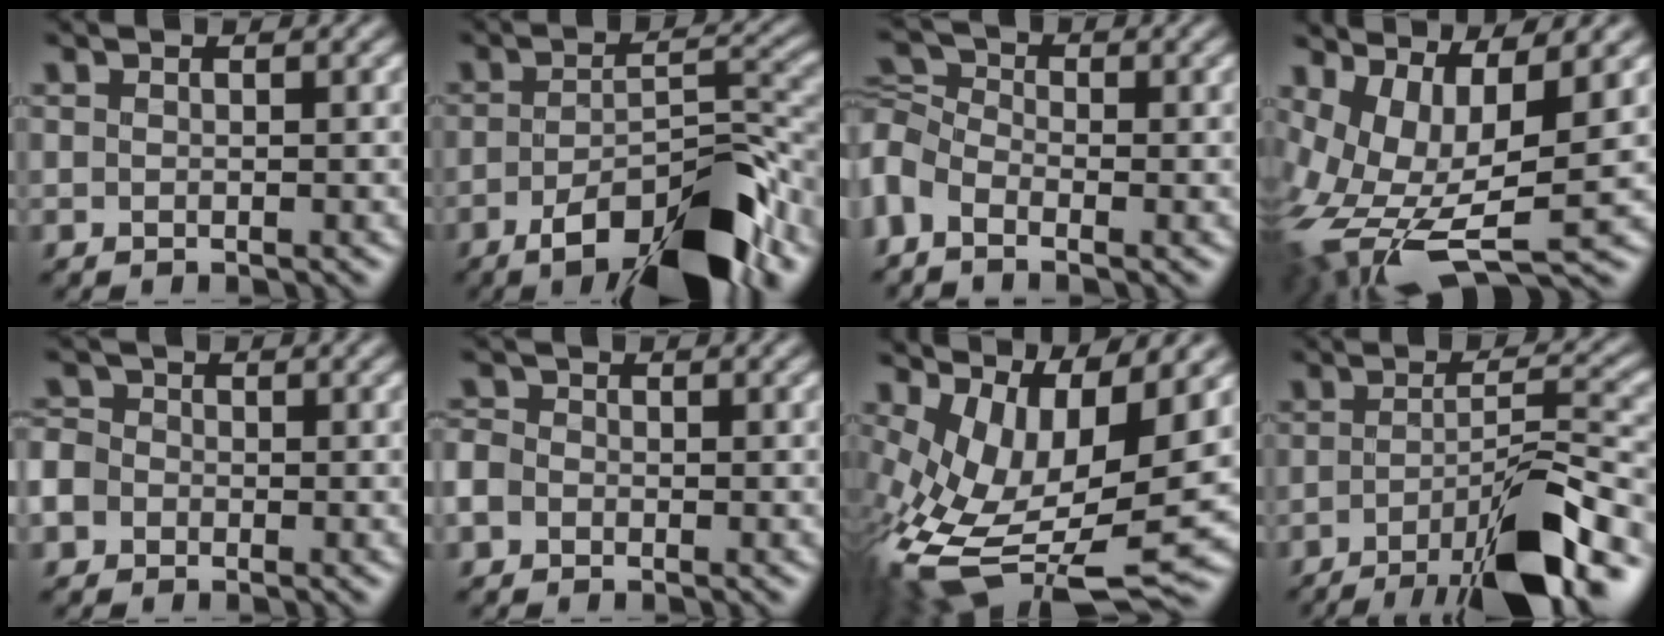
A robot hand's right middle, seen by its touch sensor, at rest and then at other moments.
{"total": 10.2, "force": [-6.1, 2.8, 7.6], "torque": [-0.125, 0.008, -0.097]}
{"total": 2.7, "force": [-1.2, 1.9, 1.5], "torque": [-0.046, 0.015, -0.034]}
{"total": 11.1, "force": [-1.0, 4.8, 10.0], "torque": [-0.226, -0.010, 0.004]}
{"total": 2.0, "force": [-0.9, 1.7, 0.2], "torque": [-0.005, 0.013, -0.019]}
{"total": 1.1, "force": [-0.7, 0.9, 0.0], "torque": [-0.005, 0.010, -0.013]}
{"total": 13.7, "force": [-1.5, 6.3, 12.1], "torque": [-0.269, -0.016, -0.001]}
{"total": 10.3, "force": [-6.0, 2.2, 8.1], "torque": [-0.119, 0.013, -0.091]}